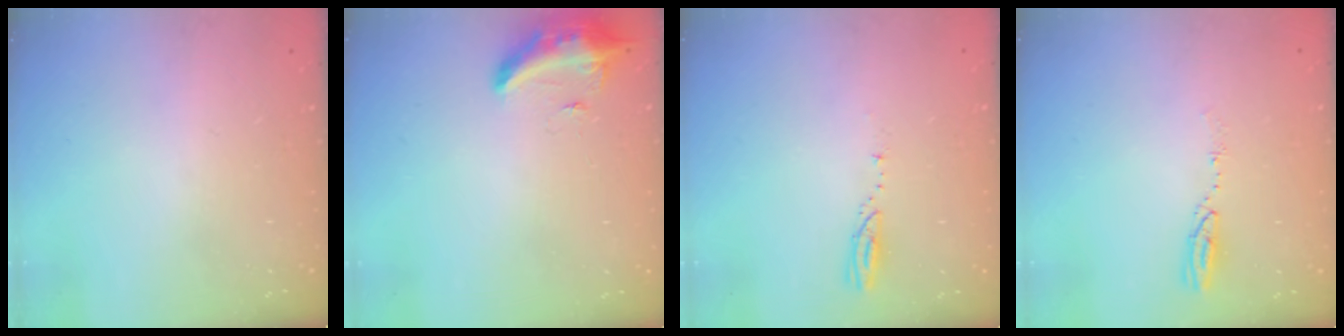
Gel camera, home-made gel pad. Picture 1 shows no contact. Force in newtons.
{"total": 10.4, "press": 9.8, "slide": 3.5}
{"total": 3.1, "press": 3.1, "slide": 0.2}
{"total": 4.0, "press": 4.0, "slide": 0.4}